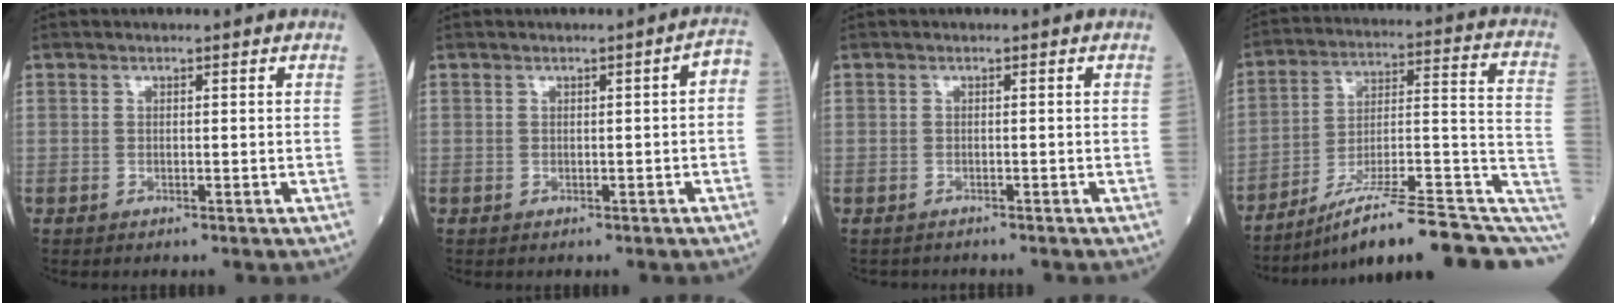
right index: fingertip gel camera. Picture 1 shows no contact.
{"total": 2.2, "force": [-0.2, 0.5, 2.1], "torque": [-0.022, 0.010, -0.004]}
{"total": 1.5, "force": [-1.3, 0.7, -0.3], "torque": [-0.007, 0.000, -0.026]}
{"total": 20.6, "force": [-12.8, 3.3, 15.8], "torque": [-0.170, 0.043, -0.194]}